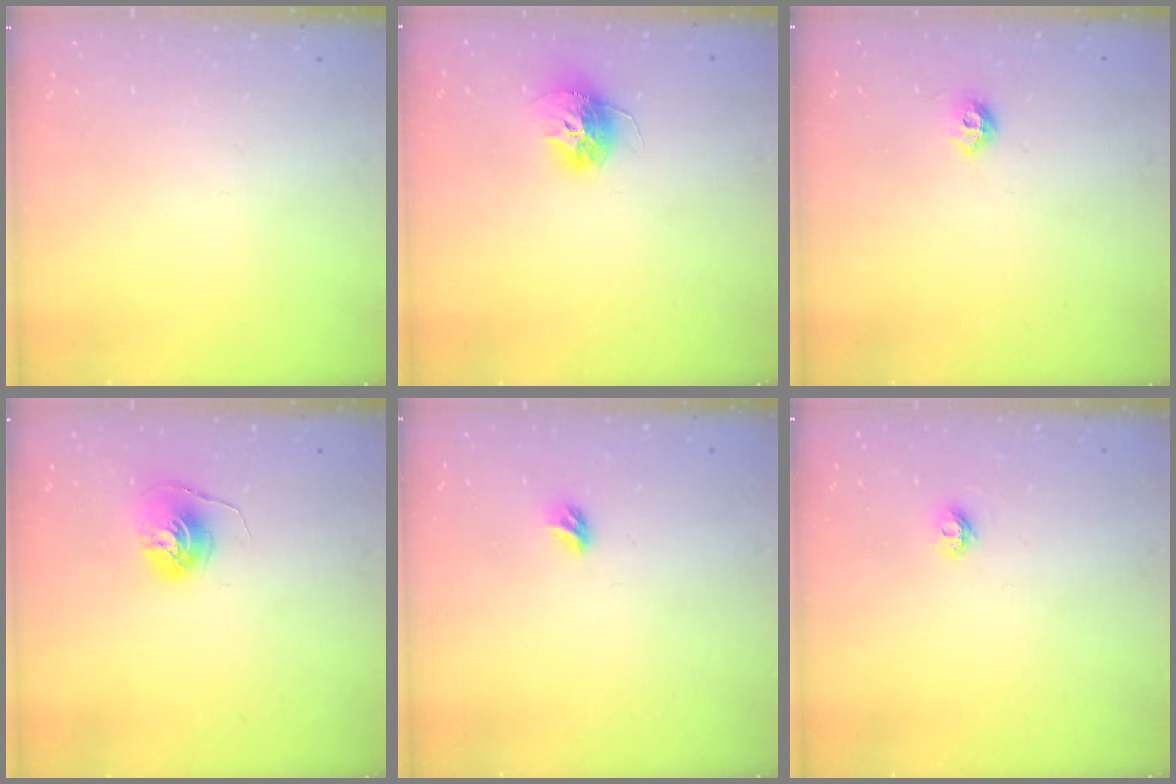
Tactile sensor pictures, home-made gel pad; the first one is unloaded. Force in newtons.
{"total": 11.9, "press": 11.9, "slide": 0.9}
{"total": 6.1, "press": 6.0, "slide": 0.9}
{"total": 6.4, "press": 6.4, "slide": 0.6}
{"total": 3.3, "press": 3.2, "slide": 0.8}
{"total": 5.8, "press": 5.8, "slide": 0.3}